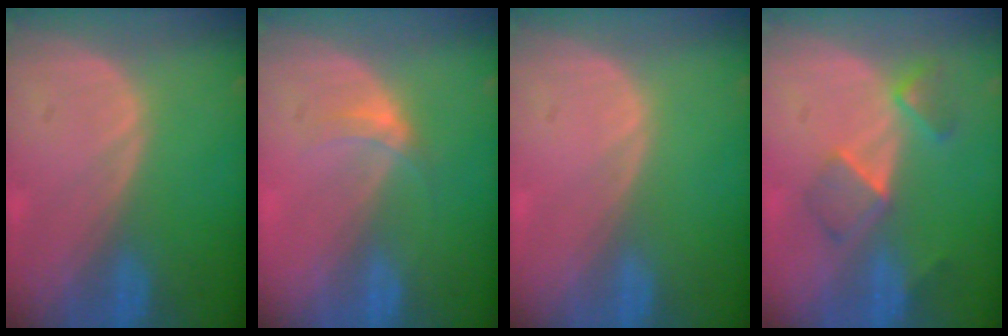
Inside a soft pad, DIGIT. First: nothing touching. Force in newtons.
{"total": 2.6, "press": 2.2, "slide": 1.4}
{"total": 0.0}
{"total": 5.6, "press": 5.1, "slide": 2.2}